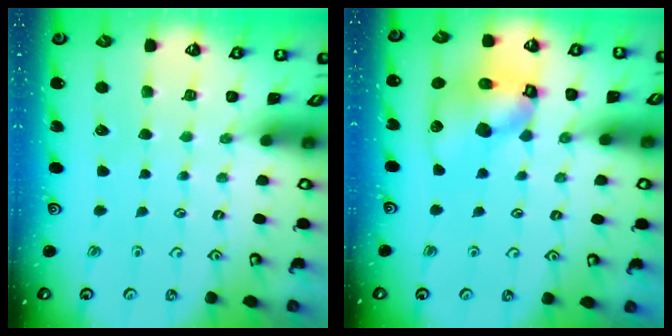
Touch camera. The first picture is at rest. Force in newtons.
{"total": 14.1, "press": 14.0, "slide": 1.8}